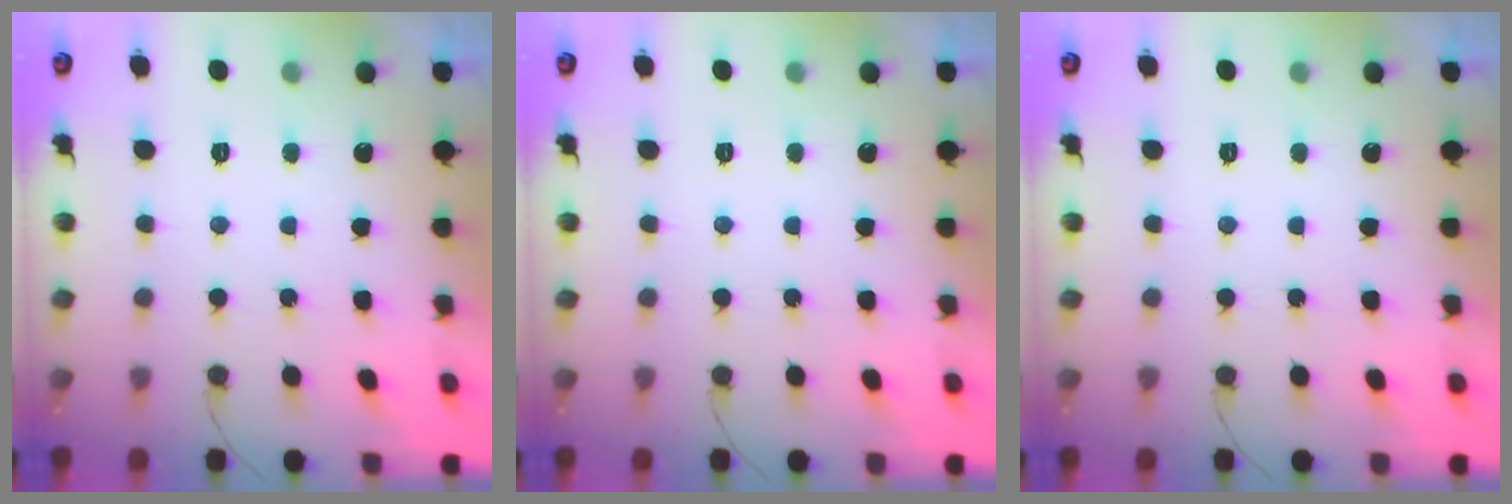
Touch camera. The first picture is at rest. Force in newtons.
{"total": 0.0}
{"total": 0.0}